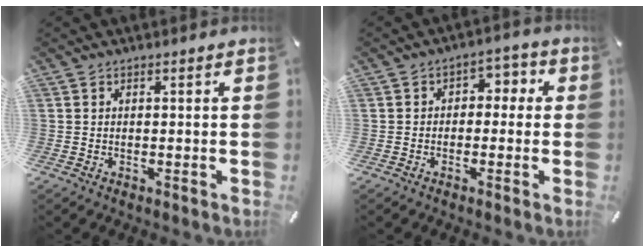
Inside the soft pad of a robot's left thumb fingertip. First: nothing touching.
{"total": 3.6, "force": [-1.5, 2.8, 1.7], "torque": [-0.027, 0.016, -0.036]}